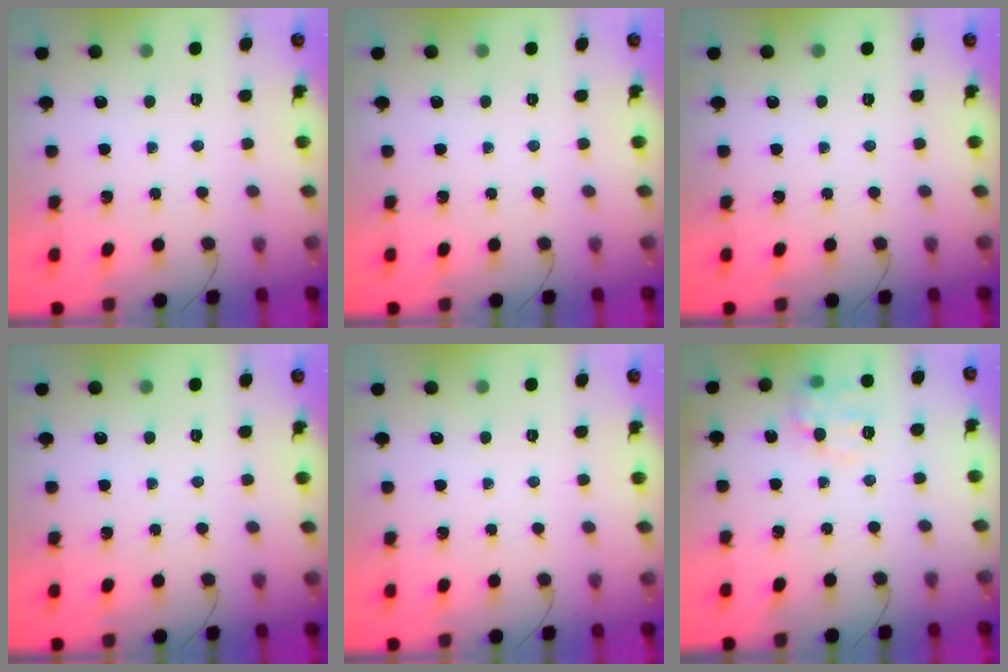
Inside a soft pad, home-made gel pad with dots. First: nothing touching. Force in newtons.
{"total": 0.0}
{"total": 0.0}
{"total": 0.0}
{"total": 0.0}
{"total": 8.9, "press": 8.9, "slide": 0.4}